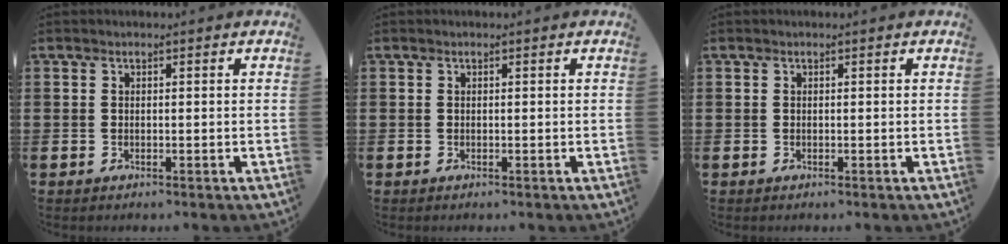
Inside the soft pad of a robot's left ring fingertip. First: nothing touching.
{"total": 0.0}
{"total": 0.0}